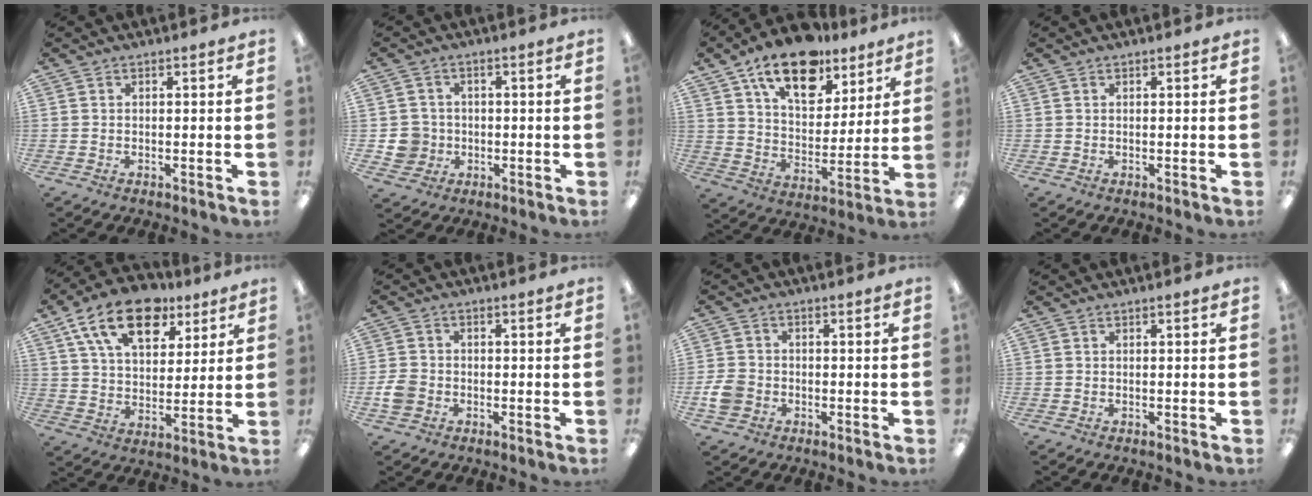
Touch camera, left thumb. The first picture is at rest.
{"total": 6.0, "force": [-0.9, 5.7, 1.4], "torque": [-0.038, 0.012, -0.013]}
{"total": 18.7, "force": [12.4, 9.7, 10.0], "torque": [-0.157, -0.066, 0.217]}
{"total": 0.0}
{"total": 17.8, "force": [10.5, 10.0, 10.3], "torque": [-0.170, -0.039, 0.184]}
{"total": 4.4, "force": [-1.6, 3.5, 2.1], "torque": [-0.038, 0.011, -0.028]}
{"total": 5.1, "force": [-1.7, 4.1, 2.4], "torque": [-0.050, 0.011, -0.031]}
{"total": 0.0}